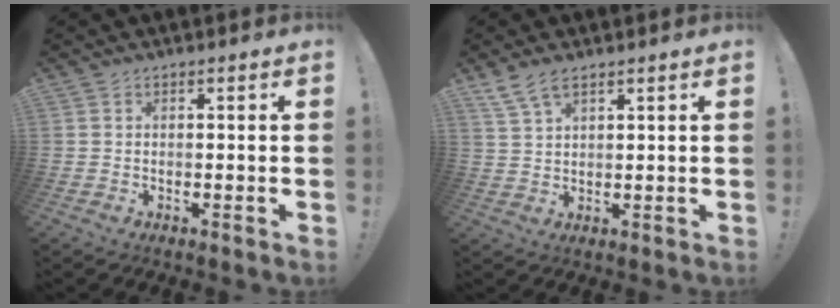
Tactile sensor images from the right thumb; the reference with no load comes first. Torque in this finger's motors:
{"motor_torque": [-0.02, 0.02, 0.09, -0.06, 0.00]}